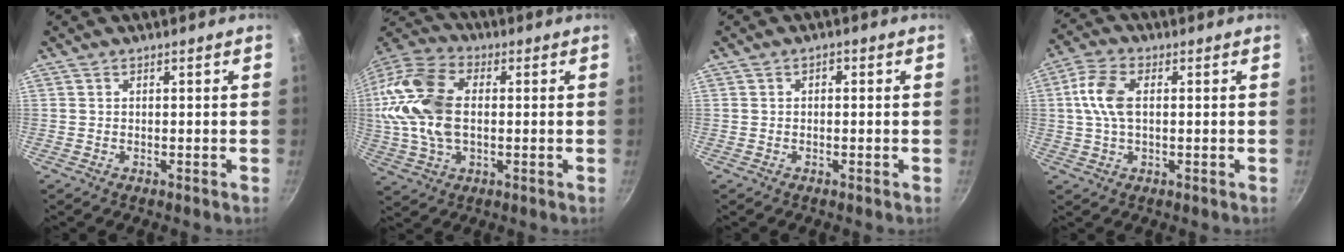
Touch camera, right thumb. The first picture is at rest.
{"total": 18.0, "force": [0.9, 11.4, 14.0], "torque": [-0.273, 0.022, 0.005]}
{"total": 1.0, "force": [0.1, 0.7, 0.7], "torque": [-0.010, 0.007, 0.000]}
{"total": 7.7, "force": [0.9, 4.4, 6.2], "torque": [-0.125, 0.018, 0.011]}